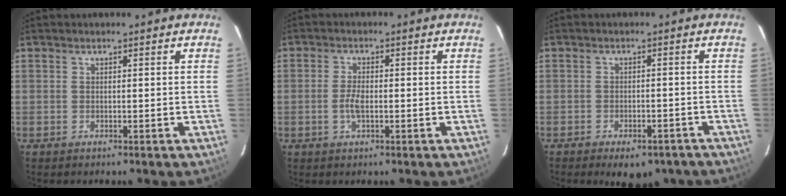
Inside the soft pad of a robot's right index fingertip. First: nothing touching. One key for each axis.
{"total": 3.2, "fx": -0.8, "fy": 1.3, "fz": 2.8, "tx": -0.061, "ty": 0.001, "tz": -0.015}
{"total": 9.4, "fx": -7.1, "fy": 4.2, "fz": 4.5, "tx": -0.085, "ty": -0.001, "tz": -0.080}